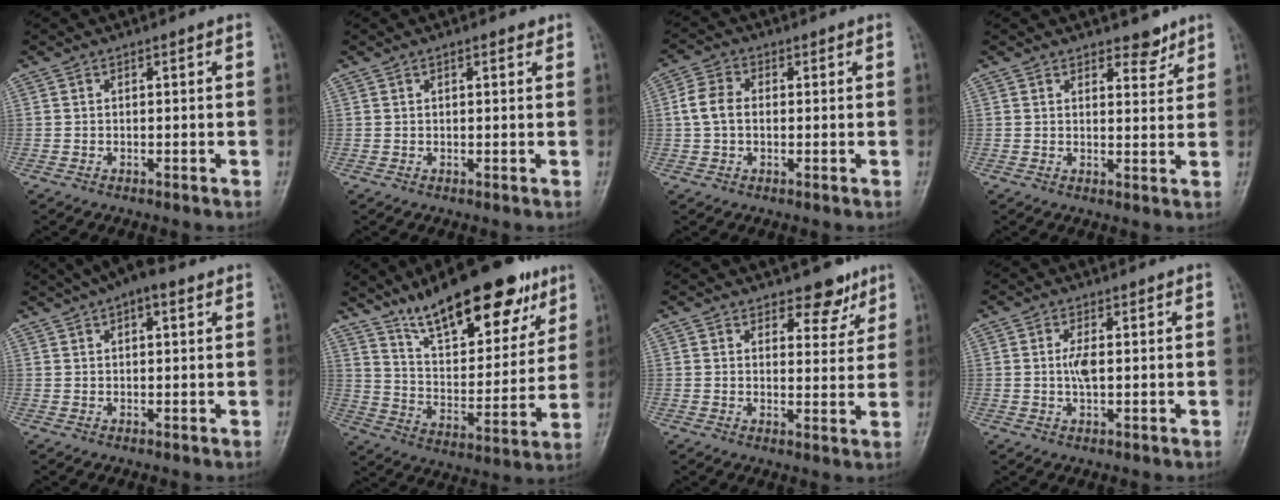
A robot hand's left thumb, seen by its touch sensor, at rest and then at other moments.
{"total": 1.8, "force": [1.0, 0.6, 1.3], "torque": [-0.017, -0.001, 0.013]}
{"total": 5.2, "force": [0.3, 3.7, 3.7], "torque": [-0.077, 0.013, 0.000]}
{"total": 4.0, "force": [3.0, 1.8, 1.8], "torque": [-0.004, -0.020, 0.043]}
{"total": 8.1, "force": [4.8, 3.1, 5.8], "torque": [-0.090, 0.017, 0.072]}
{"total": 23.9, "force": [15.9, 8.8, 15.5], "torque": [-0.194, -0.054, 0.260]}
{"total": 6.3, "force": [4.6, 3.2, 3.0], "torque": [-0.006, -0.027, 0.063]}
{"total": 2.9, "force": [0.4, 1.2, 2.6], "torque": [-0.057, -0.002, 0.007]}